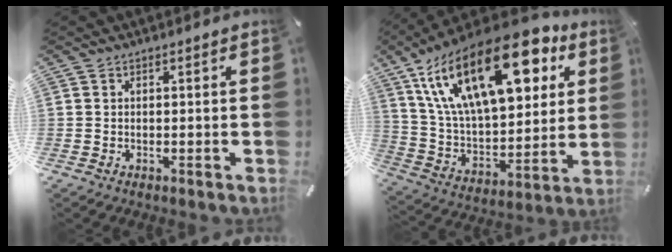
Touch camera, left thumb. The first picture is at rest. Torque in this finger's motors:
{"motor_torque": [3.06, 1.95, 1.68, -1.09, 1.05]}